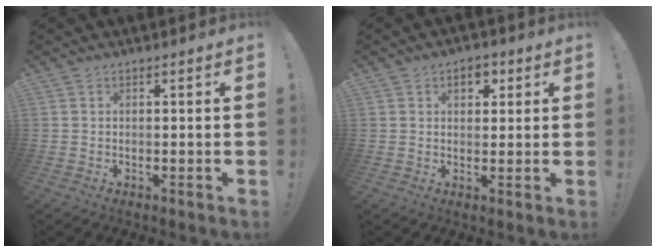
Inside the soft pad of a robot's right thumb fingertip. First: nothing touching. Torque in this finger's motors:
{"motor_torque": [0.73, 0.67, 0.63, -0.01, 0.00]}